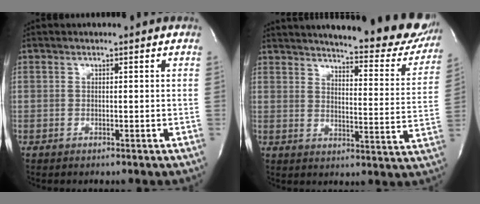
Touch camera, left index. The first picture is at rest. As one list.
[{"total": 26.3, "force": [23.0, 5.0, 11.7], "torque": [-0.167, -0.069, 0.267]}]